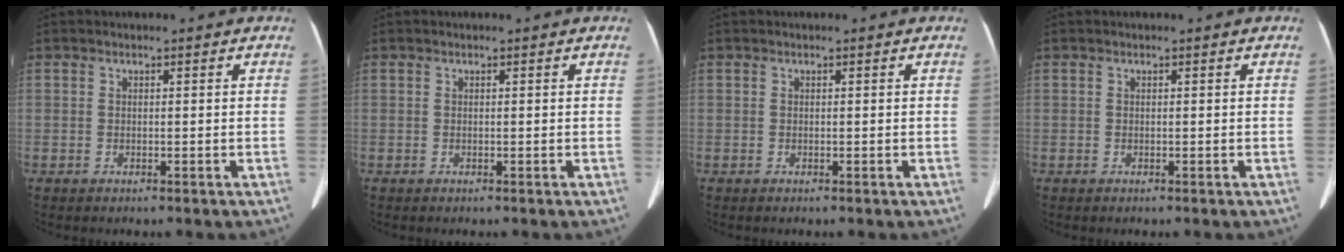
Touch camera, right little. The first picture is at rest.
{"total": 0.0}
{"total": 0.0}
{"total": 0.0}